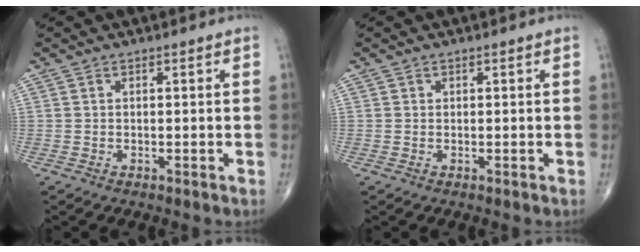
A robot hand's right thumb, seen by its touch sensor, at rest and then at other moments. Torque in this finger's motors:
{"motor_torque": [-0.26, 0.04, 0.35, 0.10, -0.02]}